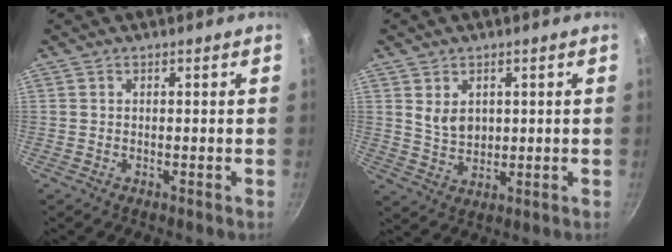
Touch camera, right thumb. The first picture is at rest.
{"total": 4.9, "force": [1.5, 3.5, 3.2], "torque": [-0.041, -0.017, 0.036]}